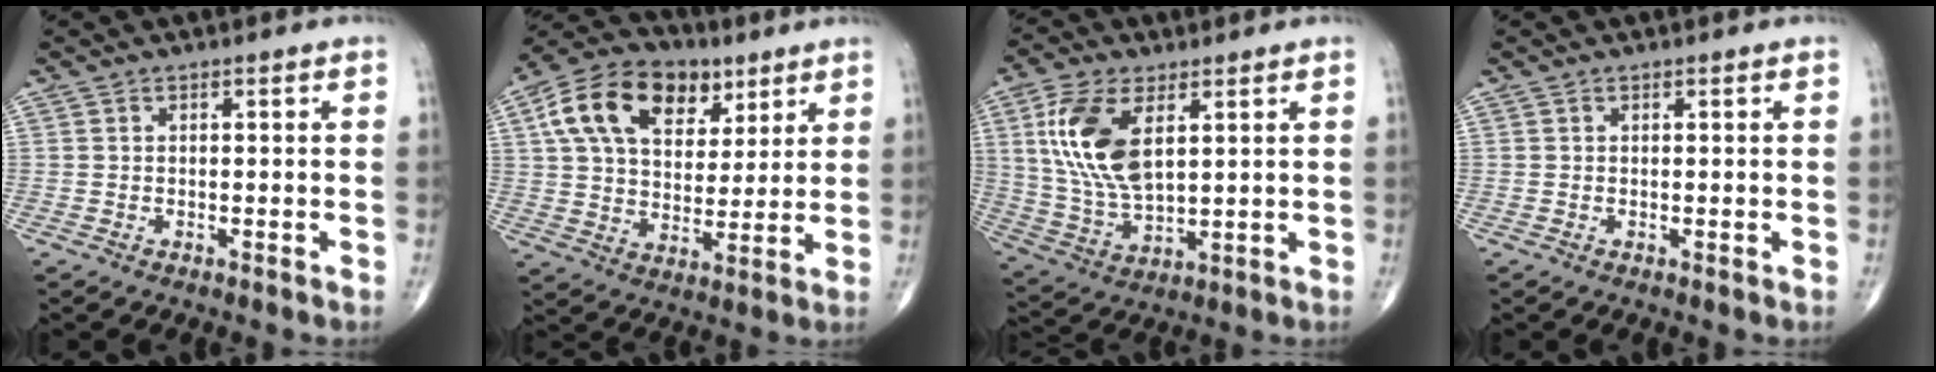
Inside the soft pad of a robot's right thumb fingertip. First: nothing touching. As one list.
[{"total": 18.8, "force": [8.0, 12.0, 12.0], "torque": [-0.182, -0.005, 0.135]}, {"total": 14.8, "force": [4.6, 7.5, 11.9], "torque": [-0.241, -0.014, 0.097]}, {"total": 0.0}]